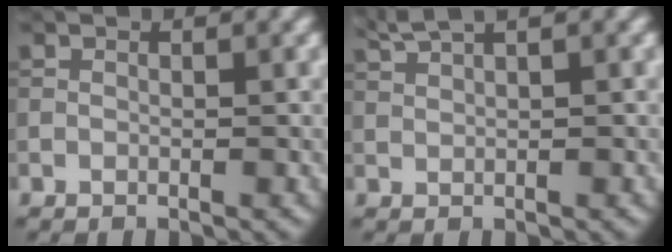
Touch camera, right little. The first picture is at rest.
{"total": 3.0, "force": [2.3, 0.5, 1.8], "torque": [-0.033, 0.011, 0.048]}